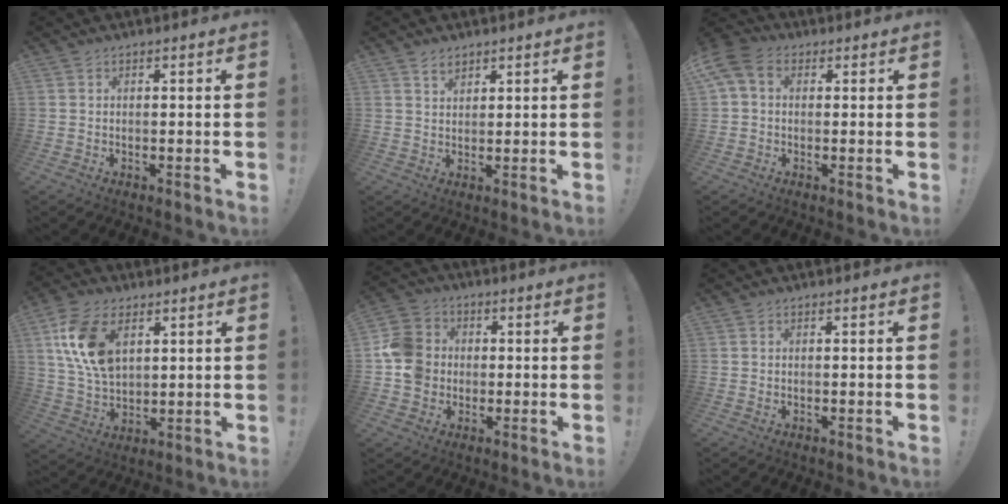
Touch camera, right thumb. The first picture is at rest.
{"total": 3.2, "force": [2.4, 1.7, 1.1], "torque": [-0.009, -0.014, 0.043]}
{"total": 7.6, "force": [2.4, 5.2, 4.9], "torque": [-0.105, 0.002, 0.053]}
{"total": 15.1, "force": [5.9, 9.5, 10.2], "torque": [-0.198, -0.011, 0.115]}
{"total": 11.7, "force": [-0.7, 10.6, 4.9], "torque": [-0.085, 0.022, -0.007]}
{"total": 0.0}